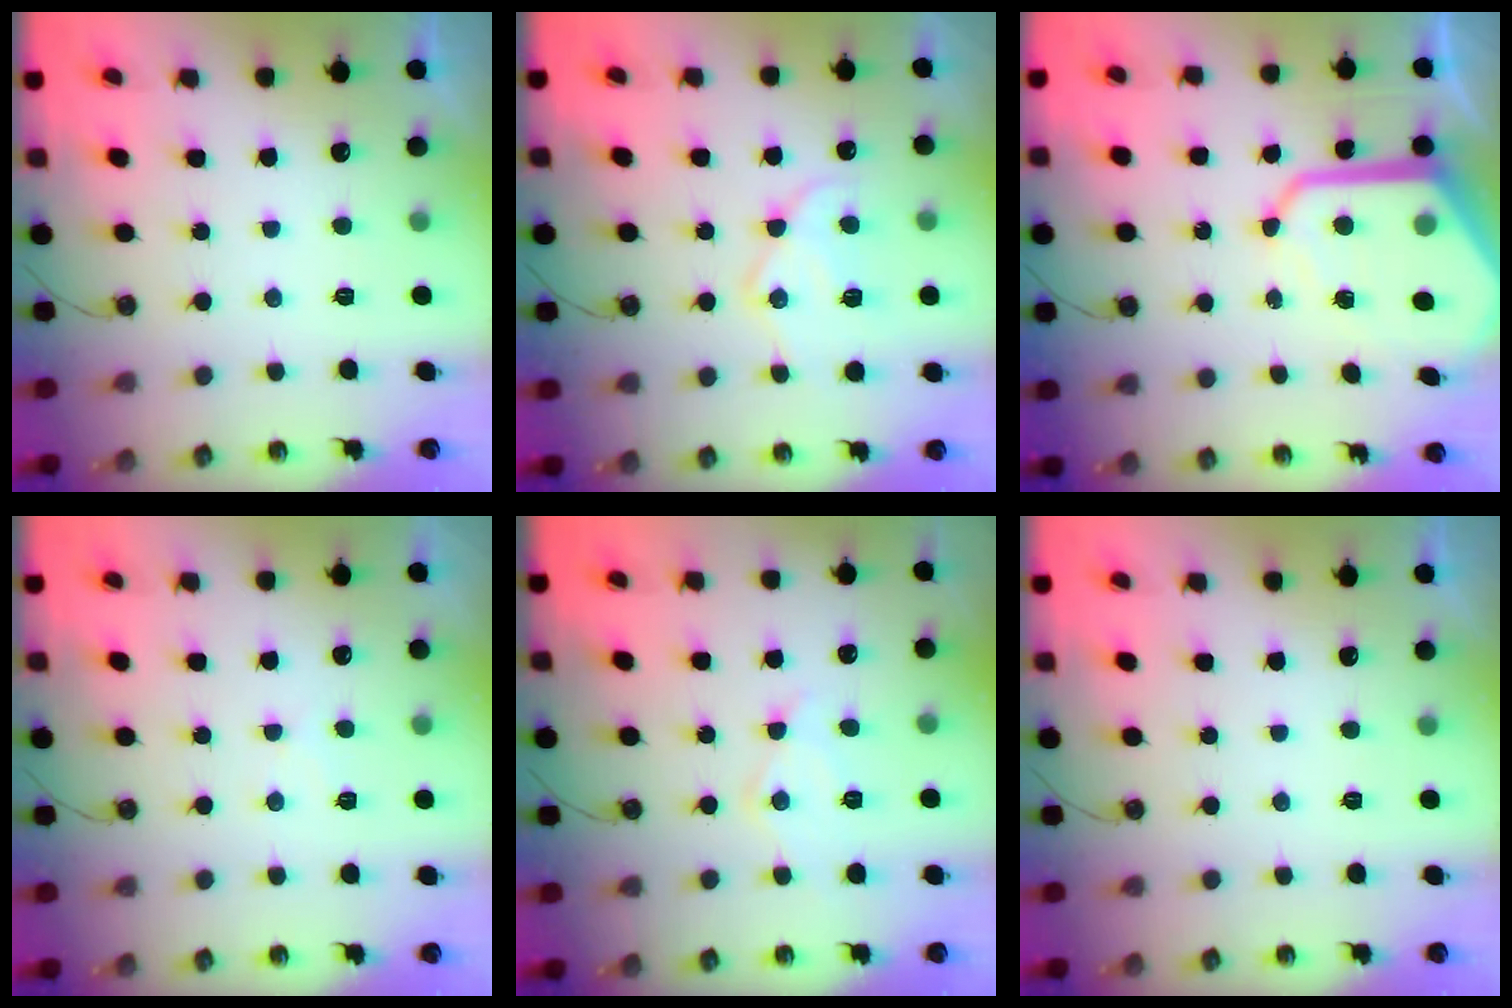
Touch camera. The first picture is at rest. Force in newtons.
{"total": 13.8, "press": 13.7, "slide": 1.4}
{"total": 13.5, "press": 13.4, "slide": 1.0}
{"total": 5.6, "press": 5.5, "slide": 0.7}
{"total": 9.7, "press": 9.7, "slide": 0.7}
{"total": 0.0}